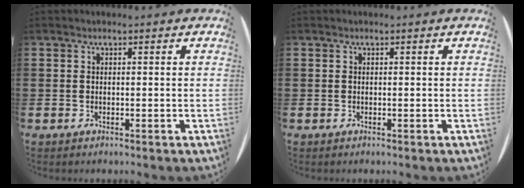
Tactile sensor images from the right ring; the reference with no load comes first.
{"total": 0.0}